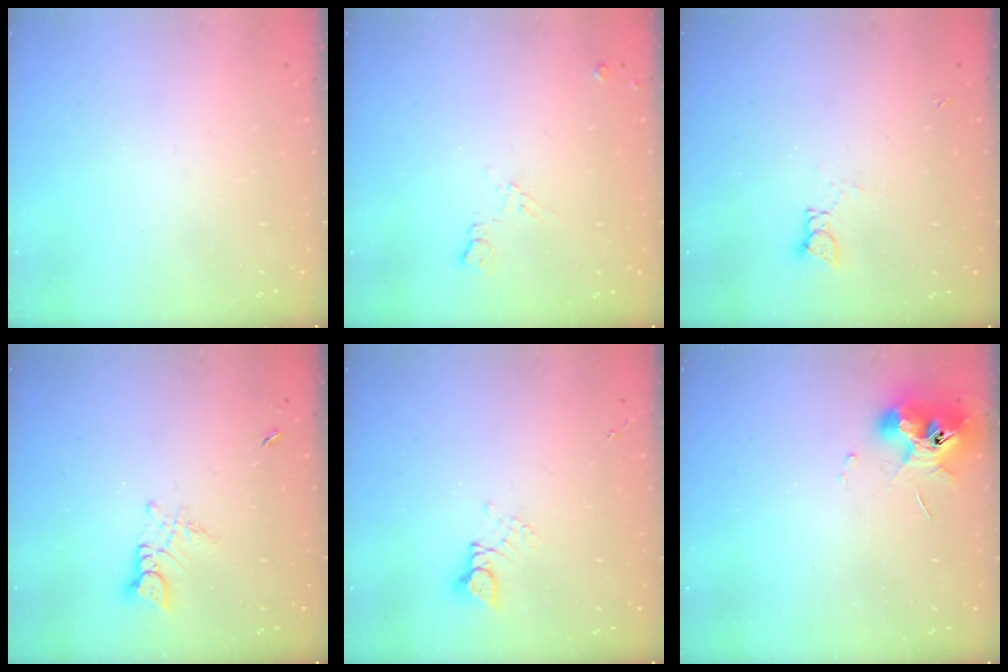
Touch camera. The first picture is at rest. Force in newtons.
{"total": 5.8, "press": 5.7, "slide": 0.9}
{"total": 3.3, "press": 3.3, "slide": 0.4}
{"total": 3.0, "press": 3.0, "slide": 0.2}
{"total": 2.7, "press": 2.7, "slide": 0.2}
{"total": 11.9, "press": 11.8, "slide": 1.7}